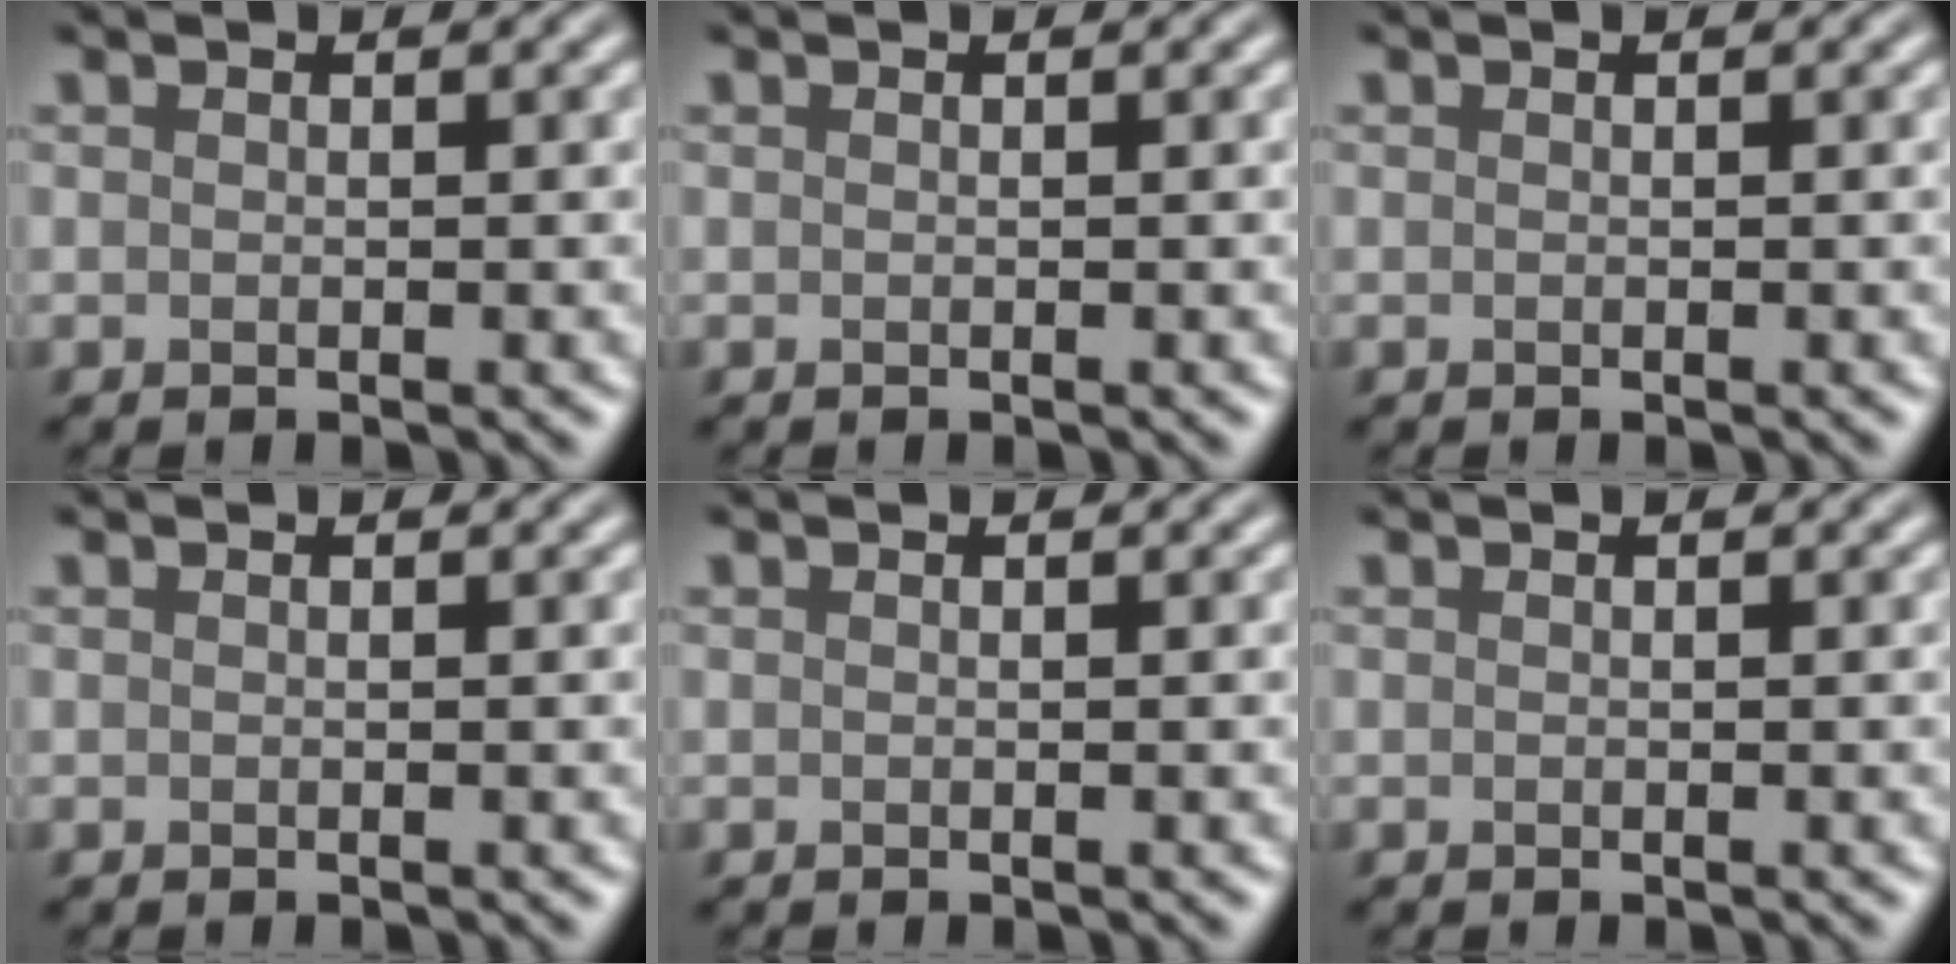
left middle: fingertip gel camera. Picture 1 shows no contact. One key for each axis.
{"total": 0.0}
{"total": 0.0}
{"total": 0.0}
{"total": 0.0}
{"total": 0.0}